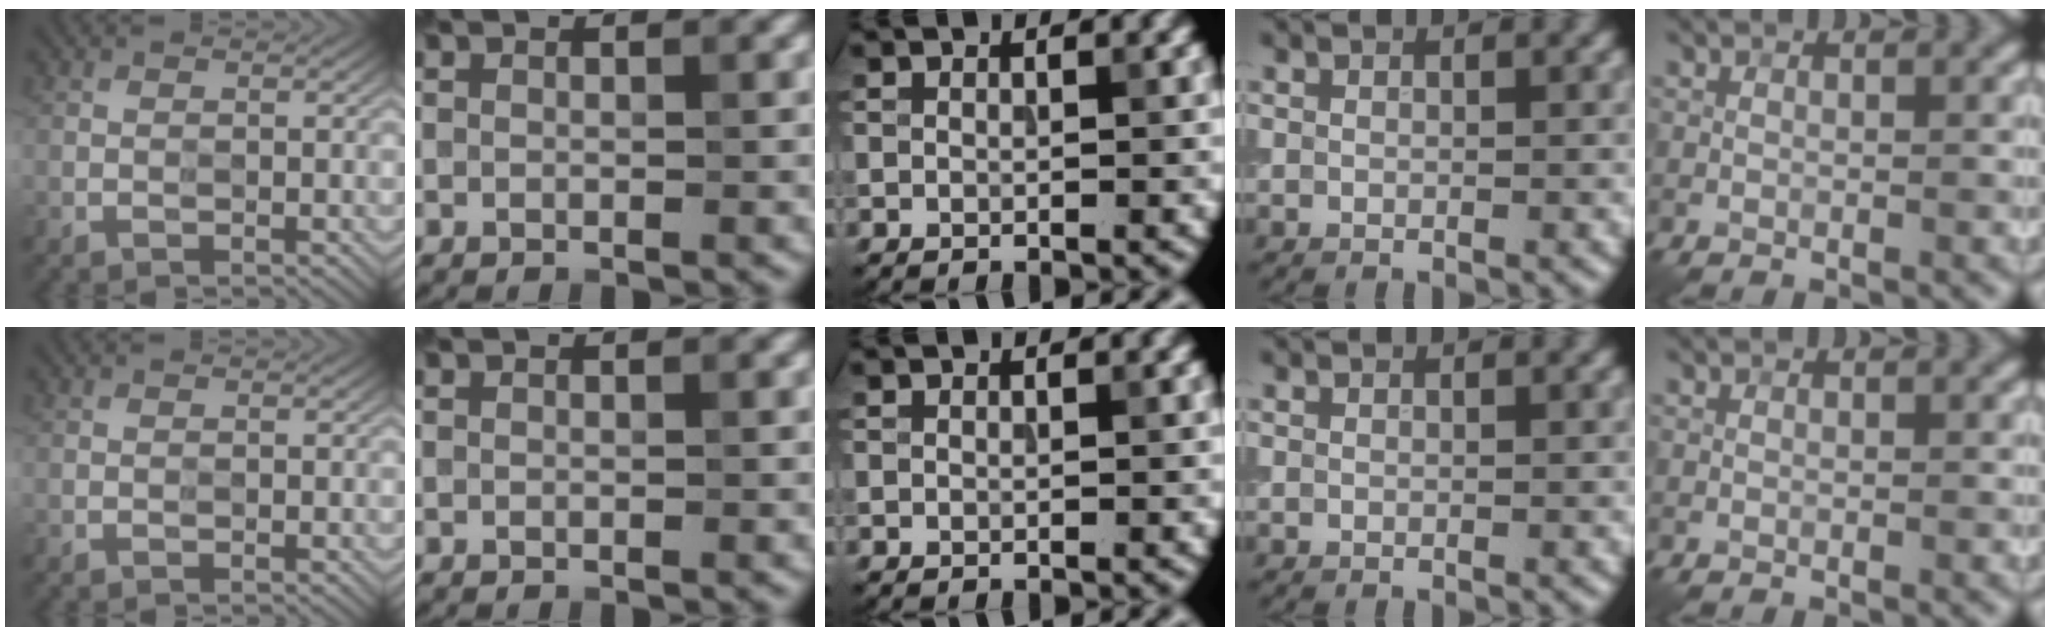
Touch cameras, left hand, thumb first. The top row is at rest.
{}